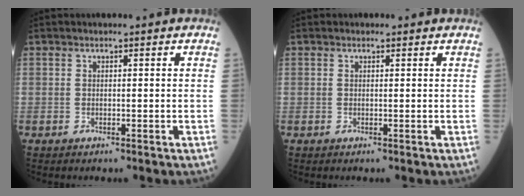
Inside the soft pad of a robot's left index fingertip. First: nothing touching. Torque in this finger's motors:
{"motor_torque": [0.90, -0.90, 0.23, 0.04]}